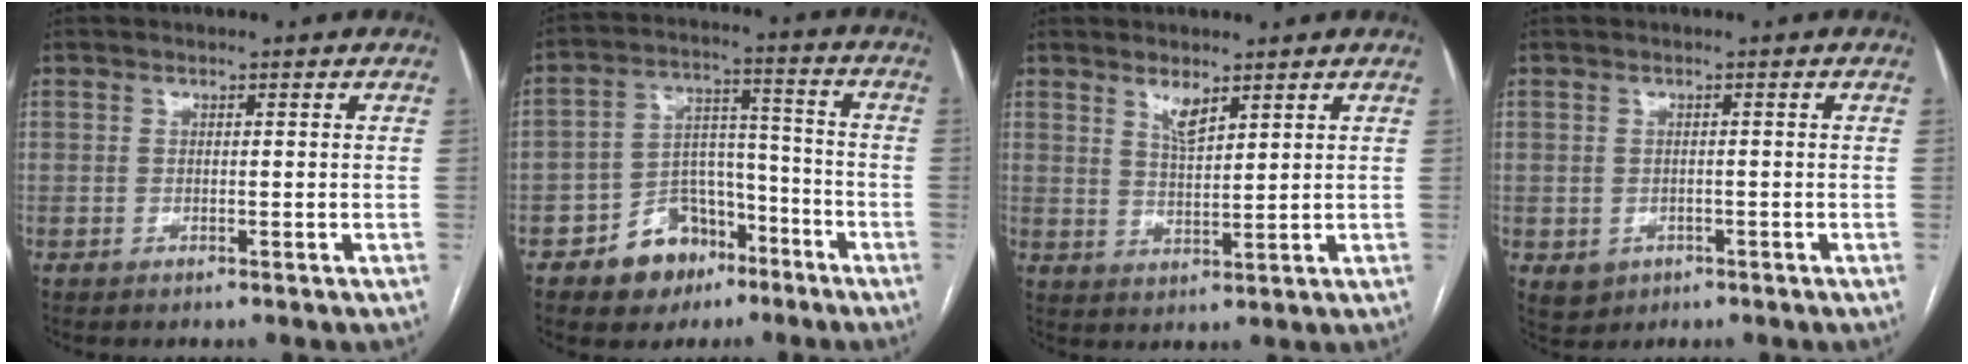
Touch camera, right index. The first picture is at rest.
{"total": 12.0, "force": [-7.2, 8.1, 5.1], "torque": [-0.075, 0.042, -0.109]}
{"total": 3.6, "force": [2.5, 0.9, 2.4], "torque": [-0.048, -0.006, 0.052]}
{"total": 3.0, "force": [-1.0, 2.7, 0.8], "torque": [-0.011, 0.000, -0.005]}